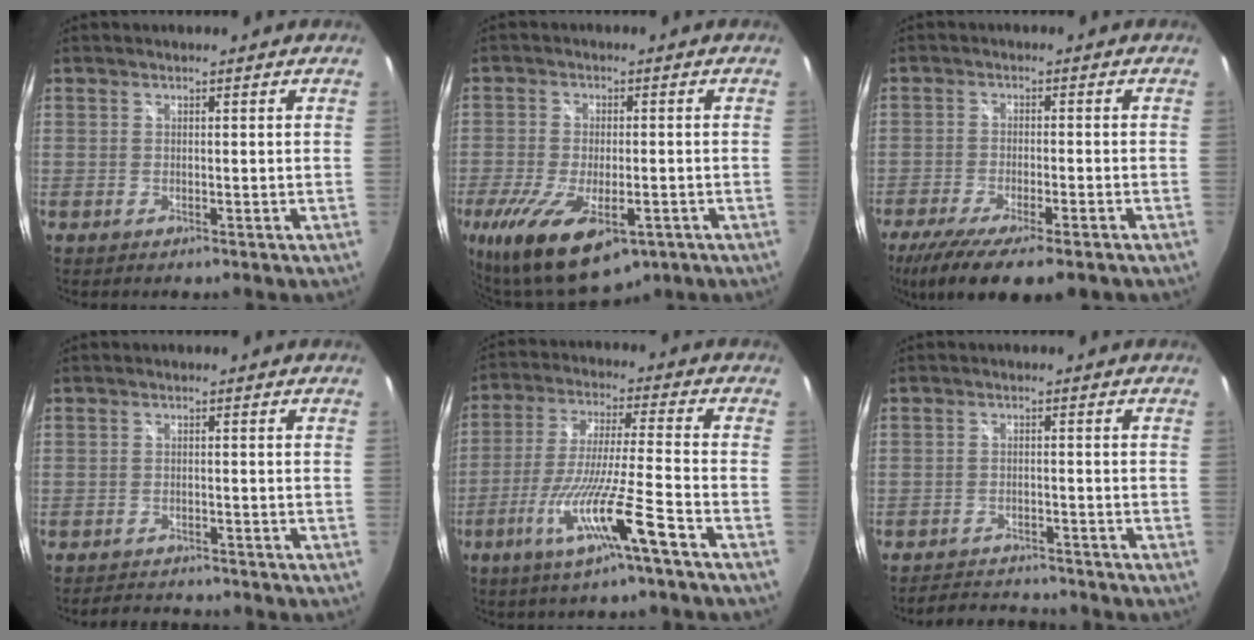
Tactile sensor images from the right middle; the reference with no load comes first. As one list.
[{"total": 16.8, "force": [-8.0, 7.6, 12.6], "torque": [-0.269, -0.052, -0.117]}, {"total": 12.0, "force": [-8.7, 2.0, 8.1], "torque": [-0.169, -0.048, -0.142]}, {"total": 4.6, "force": [-4.3, 1.2, 0.9], "torque": [-0.027, 0.002, -0.062]}, {"total": 13.4, "force": [-7.1, -0.9, 11.3], "torque": [-0.220, -0.020, -0.130]}, {"total": 6.6, "force": [-6.3, 1.3, 1.3], "torque": [-0.041, 0.007, -0.093]}]